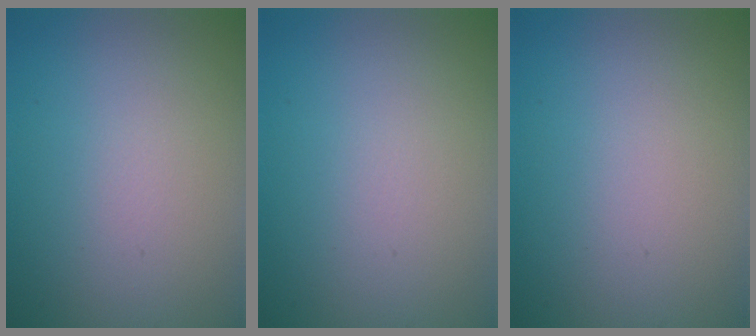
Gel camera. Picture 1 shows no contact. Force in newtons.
{"total": 0.0}
{"total": 0.0}